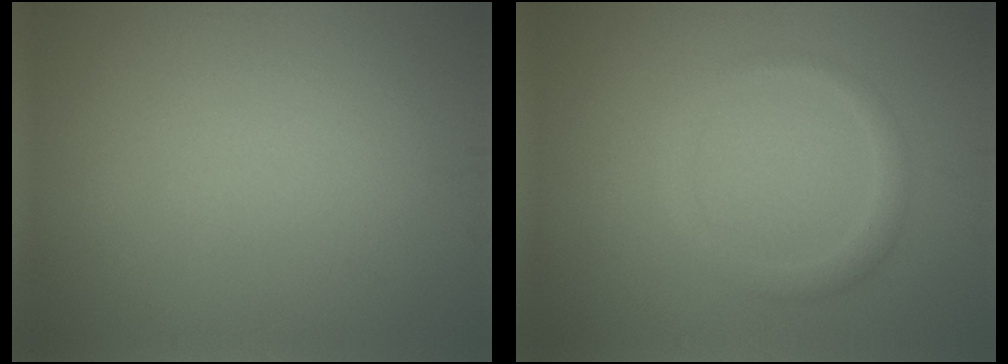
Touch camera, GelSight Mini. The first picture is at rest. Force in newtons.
{"total": 1.9, "press": 1.9, "slide": 0.1}